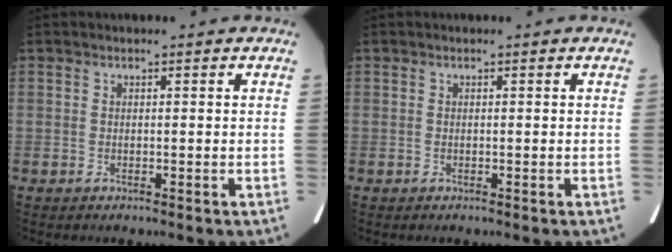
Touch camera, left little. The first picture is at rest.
{"total": 0.0}